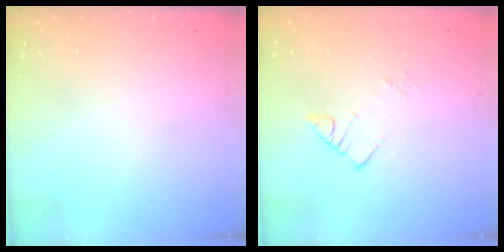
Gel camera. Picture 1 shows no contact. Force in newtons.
{"total": 2.6, "press": 2.6, "slide": 0.1}